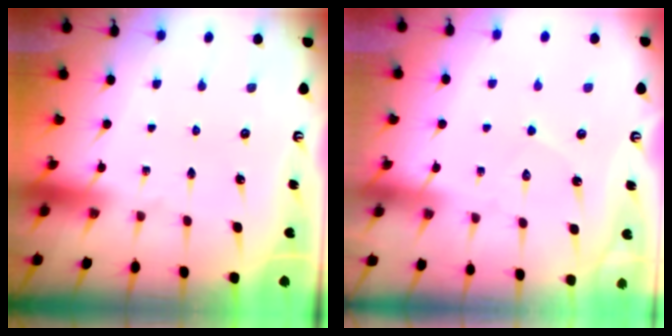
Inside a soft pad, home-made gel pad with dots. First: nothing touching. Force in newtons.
{"total": 4.4, "press": 4.4, "slide": 0.3}